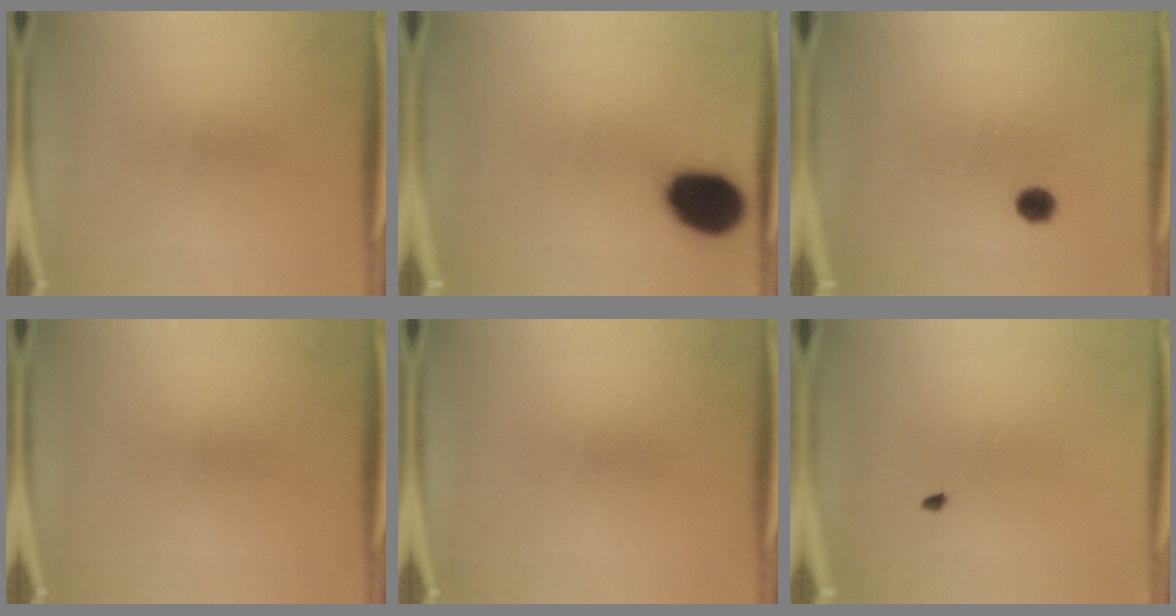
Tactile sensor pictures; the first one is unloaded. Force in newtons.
{"total": 16.8}
{"total": 2.5}
{"total": 0.0}
{"total": 0.0}
{"total": 0.6}